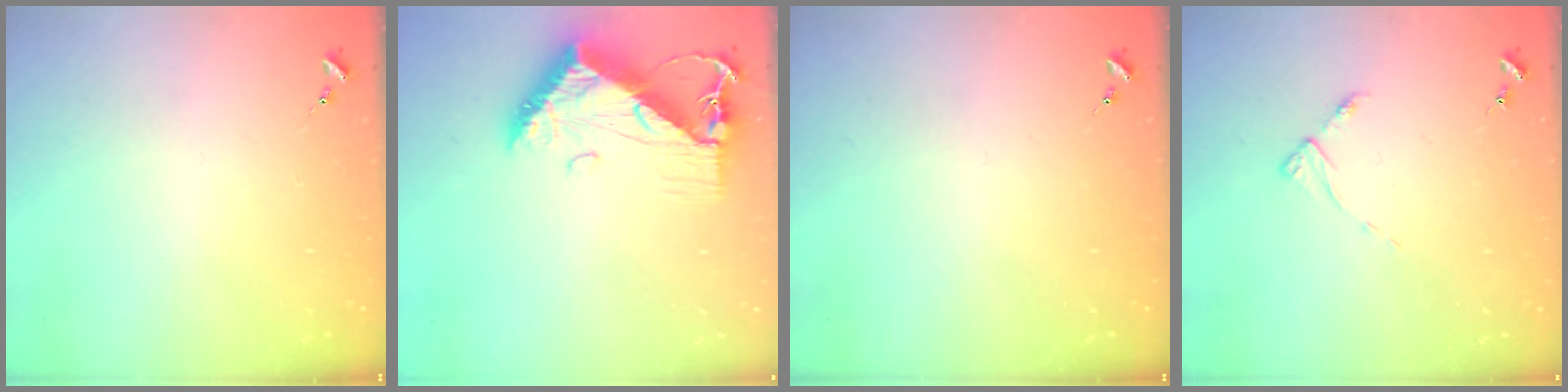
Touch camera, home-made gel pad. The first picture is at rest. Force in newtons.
{"total": 10.2, "press": 10.2, "slide": 1.0}
{"total": 0.0}
{"total": 3.5, "press": 3.5, "slide": 0.6}